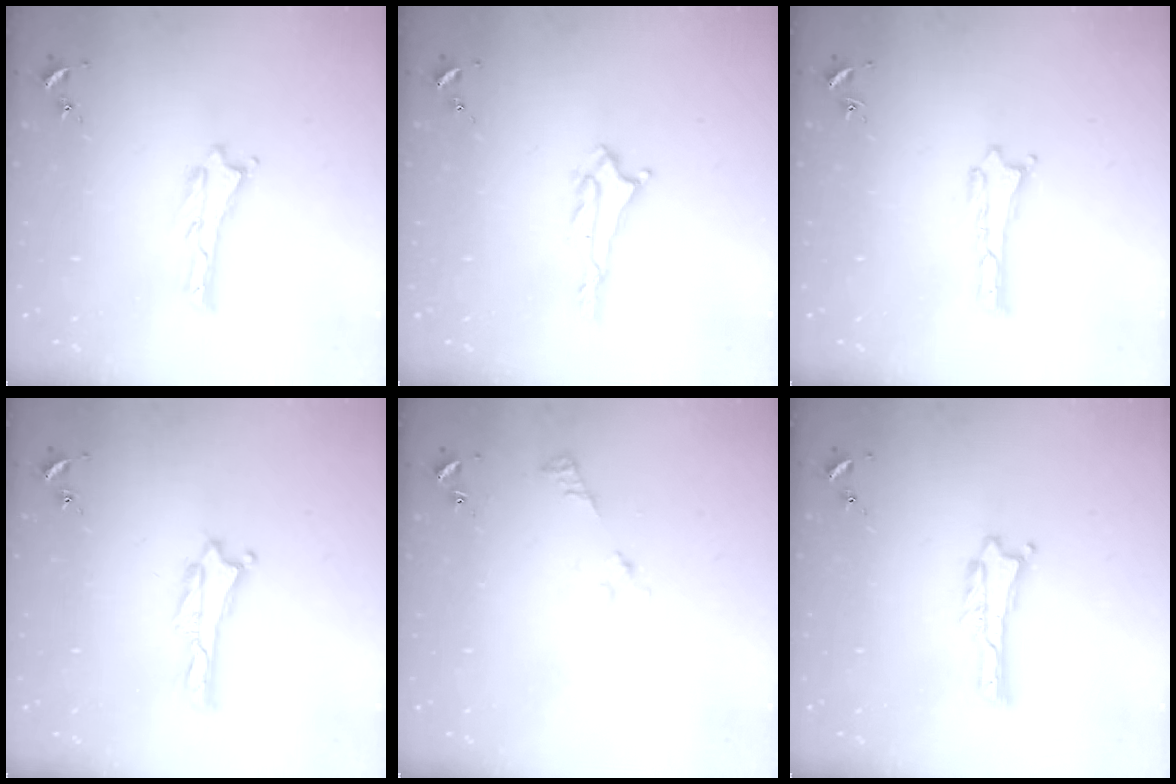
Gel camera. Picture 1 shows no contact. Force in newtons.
{"total": 1.0, "press": 1.0, "slide": 0.1}
{"total": 0.0}
{"total": 0.0}
{"total": 2.5, "press": 2.5, "slide": 0.3}
{"total": 0.0}